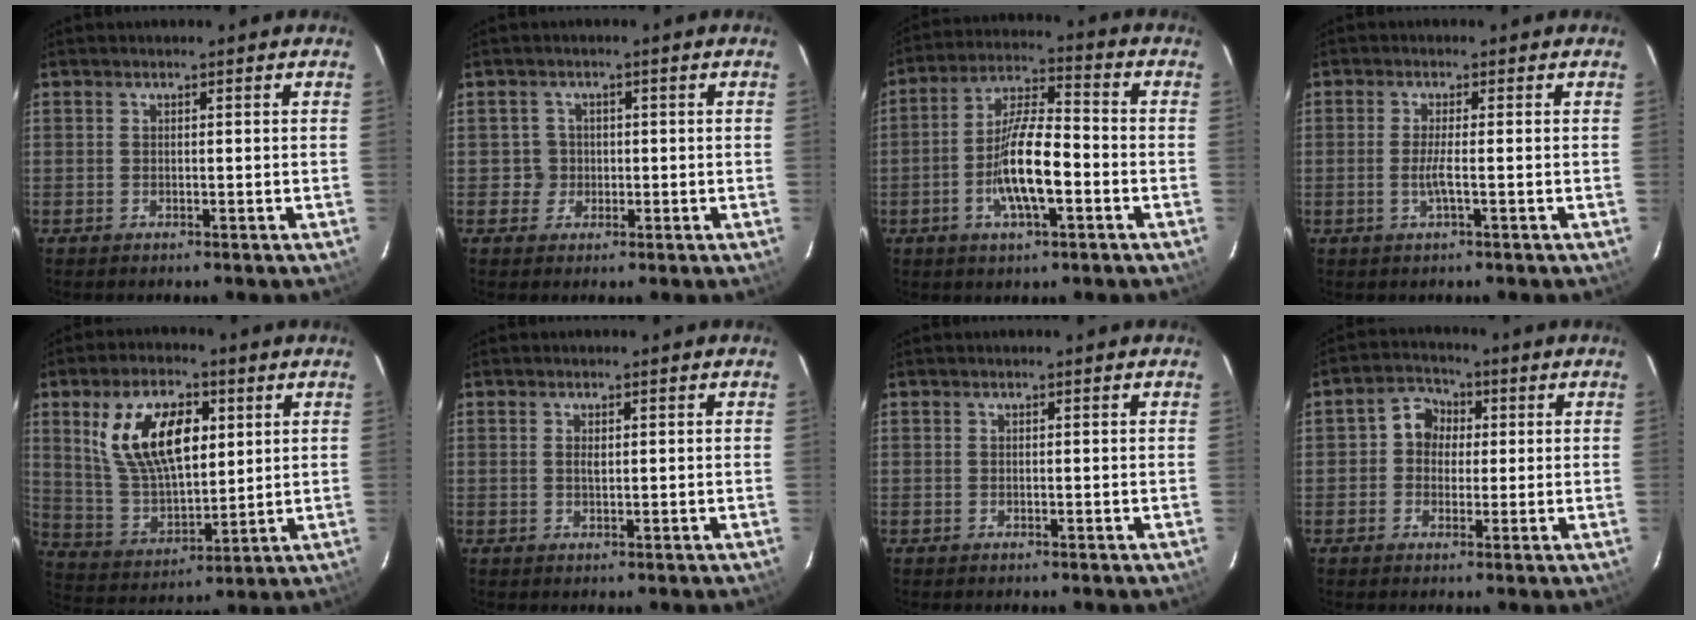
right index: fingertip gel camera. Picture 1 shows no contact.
{"total": 2.7, "force": [-0.3, 2.7, -0.2], "torque": [0.010, 0.015, -0.002]}
{"total": 11.7, "force": [-3.7, 3.1, 10.7], "torque": [-0.208, 0.004, -0.069]}
{"total": 2.7, "force": [-0.8, -0.3, 2.6], "torque": [-0.050, -0.003, -0.015]}
{"total": 15.9, "force": [5.4, 8.2, 12.6], "torque": [-0.237, 0.014, 0.111]}
{"total": 1.1, "force": [0.2, 0.5, 0.9], "torque": [-0.018, 0.001, 0.003]}
{"total": 0.0}
{"total": 5.3, "force": [0.3, 4.9, 2.2], "torque": [-0.036, 0.024, -0.001]}